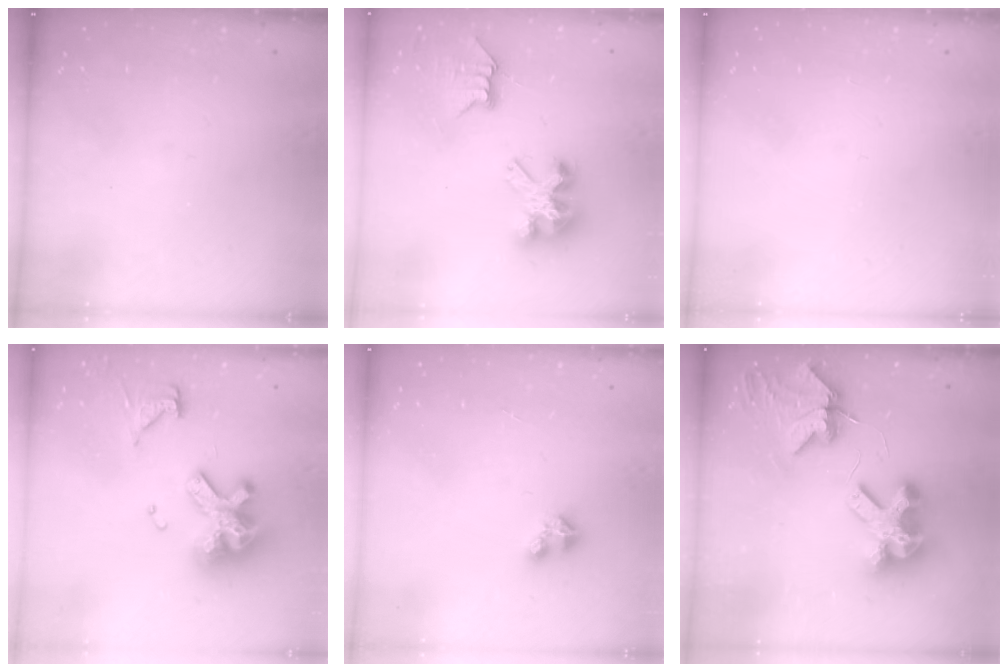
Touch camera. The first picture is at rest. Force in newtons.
{"total": 7.6, "press": 7.6, "slide": 0.4}
{"total": 0.0}
{"total": 14.8, "press": 14.7, "slide": 1.7}
{"total": 2.4, "press": 2.4, "slide": 0.3}
{"total": 11.4, "press": 11.3, "slide": 1.4}